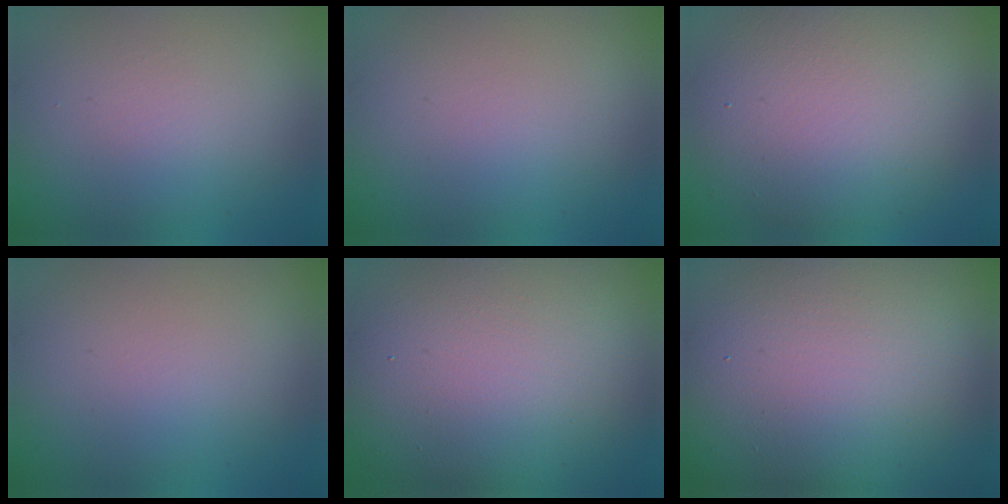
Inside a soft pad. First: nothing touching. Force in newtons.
{"total": 0.0}
{"total": 9.0, "press": 9.0, "slide": 0.2}
{"total": 0.0}
{"total": 18.0, "press": 18.0, "slide": 0.8}
{"total": 26.6, "press": 26.5, "slide": 1.2}